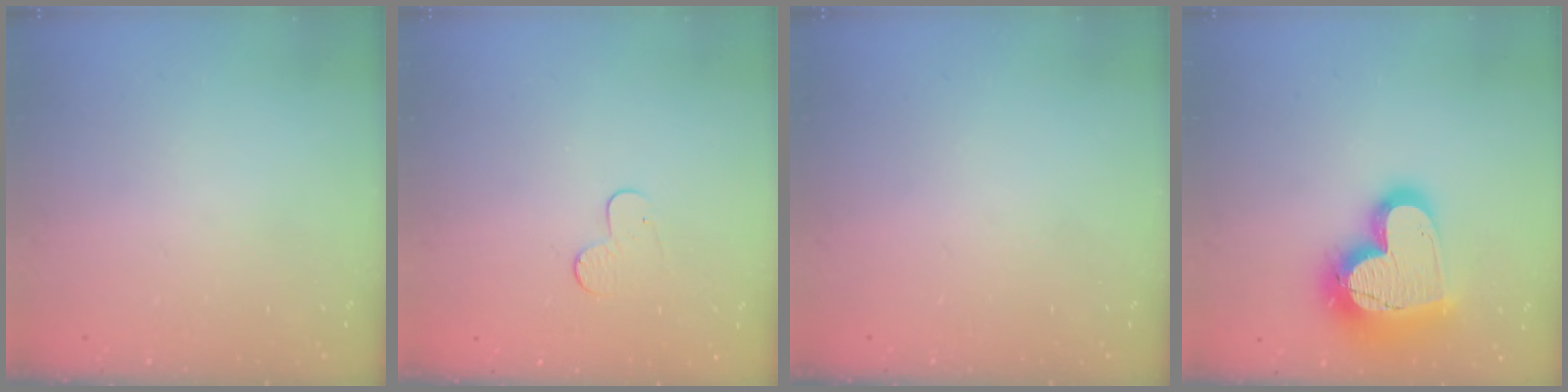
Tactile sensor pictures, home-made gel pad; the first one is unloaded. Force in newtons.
{"total": 4.9, "press": 4.8, "slide": 0.5}
{"total": 0.0}
{"total": 21.6, "press": 21.5, "slide": 1.7}